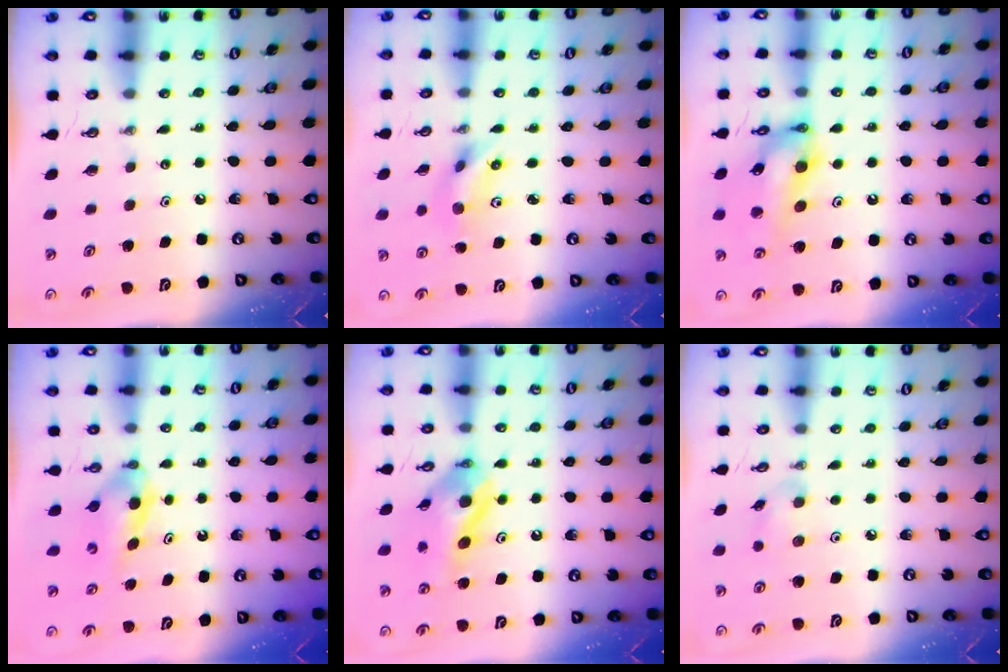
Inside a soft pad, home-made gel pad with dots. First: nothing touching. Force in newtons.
{"total": 5.6, "press": 4.5, "slide": 3.3}
{"total": 15.3, "press": 15.2, "slide": 1.5}
{"total": 4.3, "press": 4.2, "slide": 0.8}
{"total": 11.4, "press": 11.3, "slide": 1.2}
{"total": 5.2, "press": 5.2, "slide": 0.3}